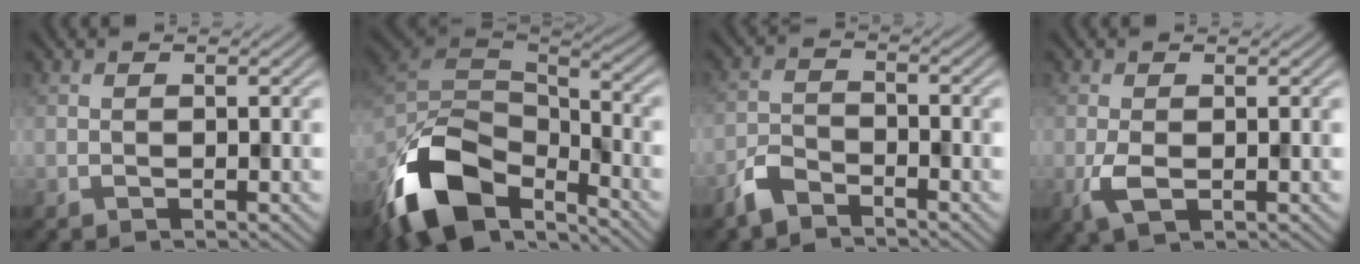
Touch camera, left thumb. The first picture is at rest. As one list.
[{"total": 15.2, "force": [-9.3, 7.4, 9.4], "torque": [-0.230, -0.019, -0.179]}, {"total": 3.8, "force": [-3.1, 1.4, 1.6], "torque": [-0.035, -0.001, -0.079]}, {"total": 2.9, "force": [-0.6, 1.4, 2.4], "torque": [-0.061, -0.009, -0.014]}]